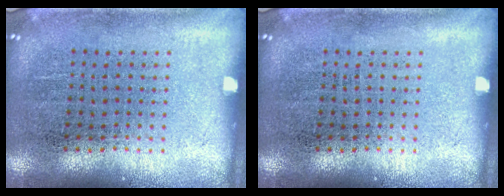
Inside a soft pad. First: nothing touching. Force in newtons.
{"total": 0.0}